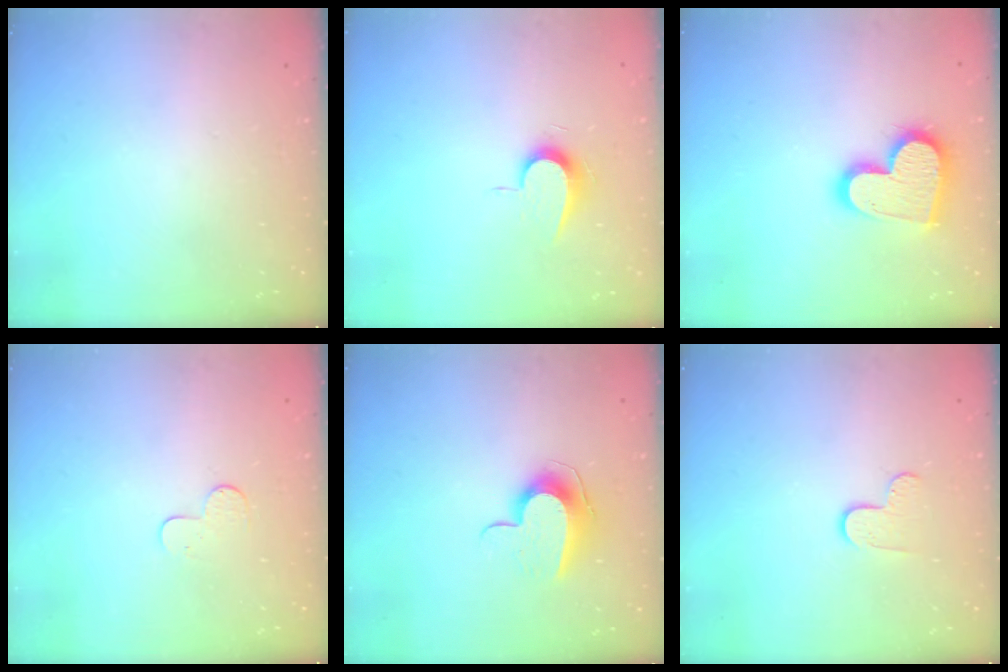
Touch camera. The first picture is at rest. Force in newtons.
{"total": 7.1, "press": 7.1, "slide": 0.7}
{"total": 16.2, "press": 16.2, "slide": 1.1}
{"total": 5.3, "press": 5.3, "slide": 0.5}
{"total": 9.4, "press": 9.4, "slide": 0.2}
{"total": 6.4, "press": 6.3, "slide": 0.5}